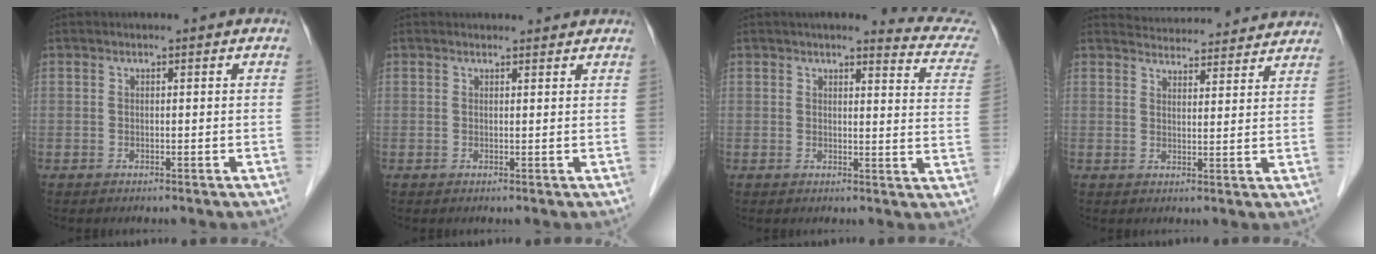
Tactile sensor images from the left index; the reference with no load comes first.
{"total": 2.4, "force": [2.4, 0.4, 0.3], "torque": [-0.009, 0.008, 0.022]}
{"total": 9.7, "force": [9.0, 0.8, 3.5], "torque": [-0.023, -0.039, 0.071]}
{"total": 13.0, "force": [12.6, 2.0, 2.2], "torque": [-0.018, 0.012, 0.148]}